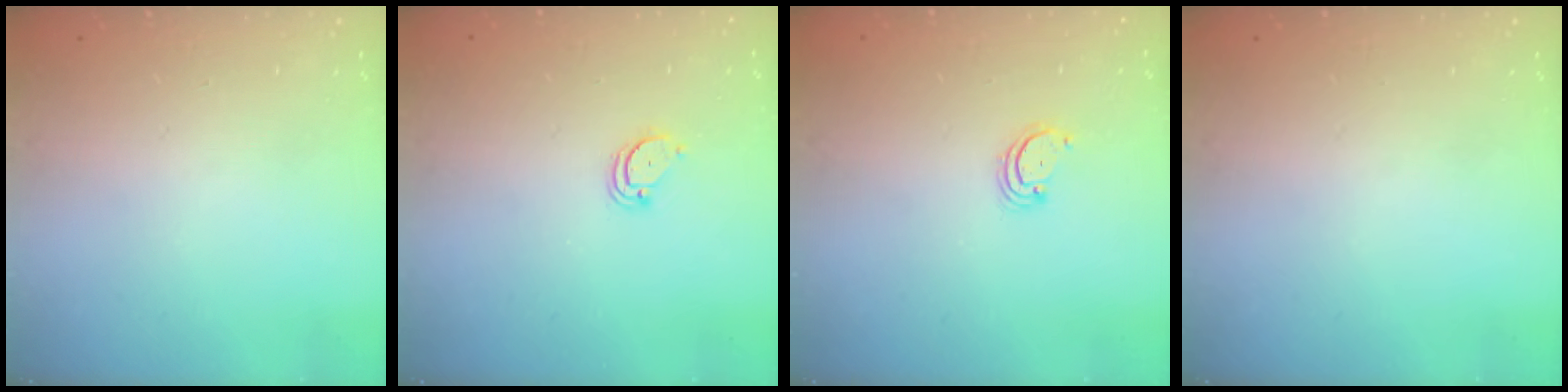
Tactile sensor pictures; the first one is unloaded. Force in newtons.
{"total": 2.1, "press": 2.1, "slide": 0.2}
{"total": 2.5, "press": 2.5, "slide": 0.3}
{"total": 0.0}